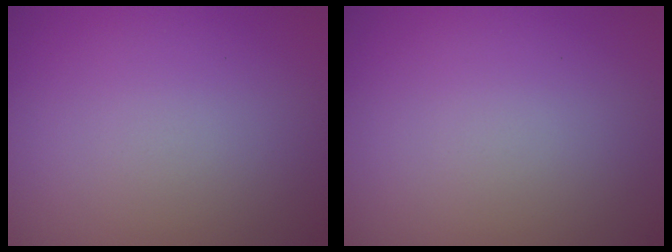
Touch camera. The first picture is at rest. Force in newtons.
{"total": 0.0}